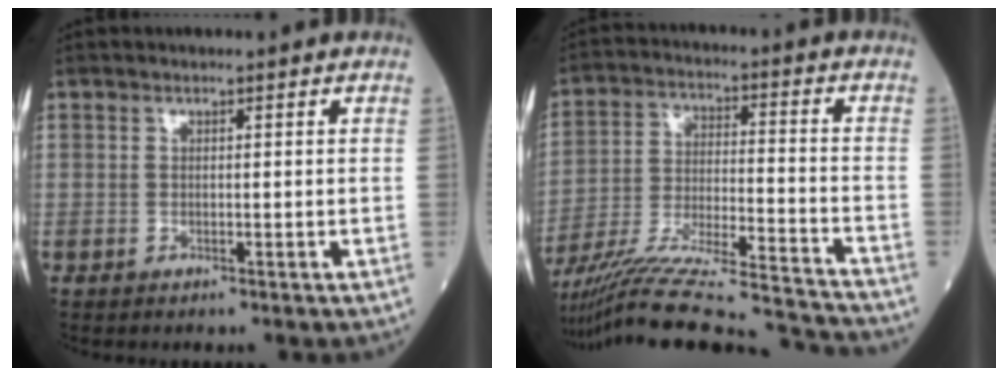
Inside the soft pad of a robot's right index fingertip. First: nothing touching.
{"total": 25.2, "force": [-23.2, -0.3, 9.8], "torque": [-0.155, -0.037, -0.361]}